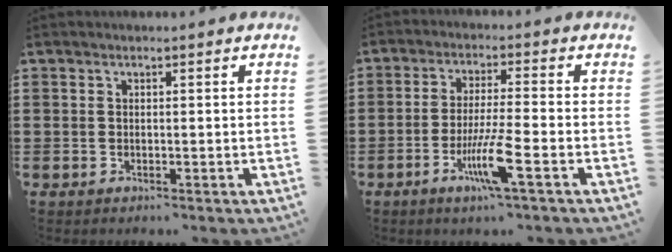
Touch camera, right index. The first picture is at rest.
{"total": 7.8, "force": [-3.5, 0.3, 6.9], "torque": [-0.138, -0.015, -0.066]}